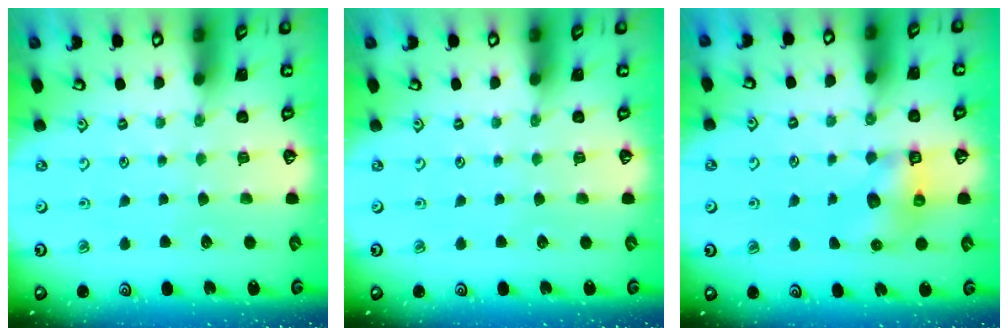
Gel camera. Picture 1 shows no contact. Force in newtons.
{"total": 0.0}
{"total": 6.4, "press": 6.4, "slide": 0.7}